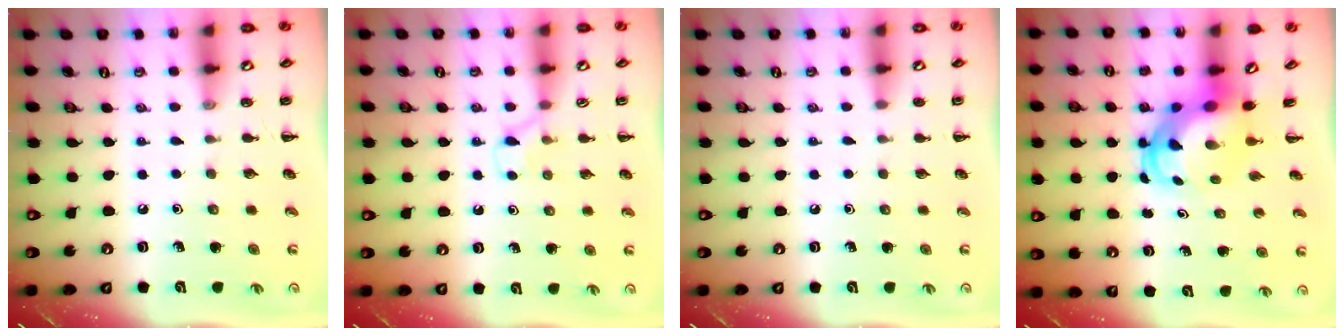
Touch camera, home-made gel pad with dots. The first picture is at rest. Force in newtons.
{"total": 3.3, "press": 3.0, "slide": 1.3}
{"total": 0.7, "press": 0.7, "slide": 0.0}
{"total": 5.2, "press": 4.9, "slide": 1.5}